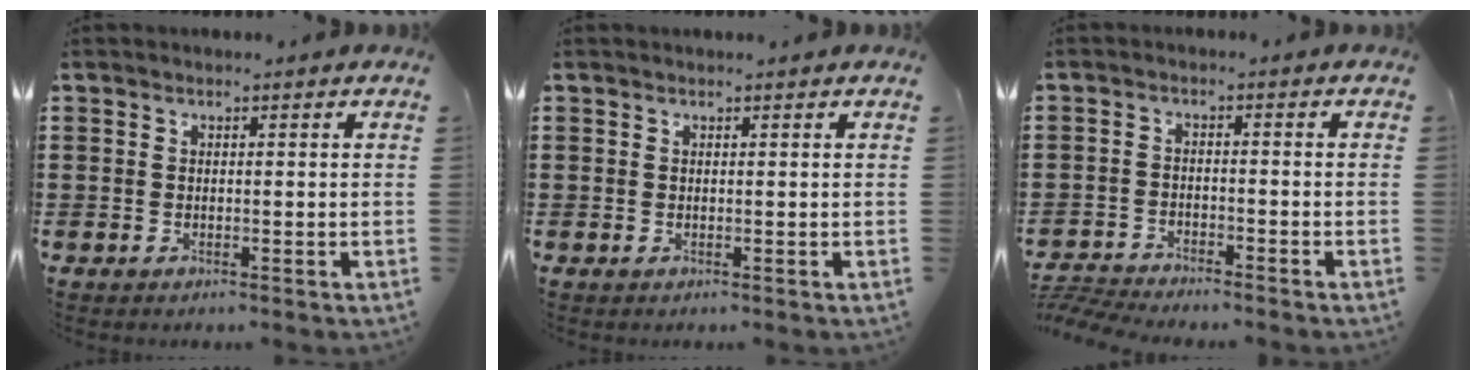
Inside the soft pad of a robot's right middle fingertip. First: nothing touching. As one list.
[{"total": 0.0}, {"total": 4.5, "force": [-4.5, 0.1, 0.4], "torque": [-0.028, -0.004, -0.094]}]